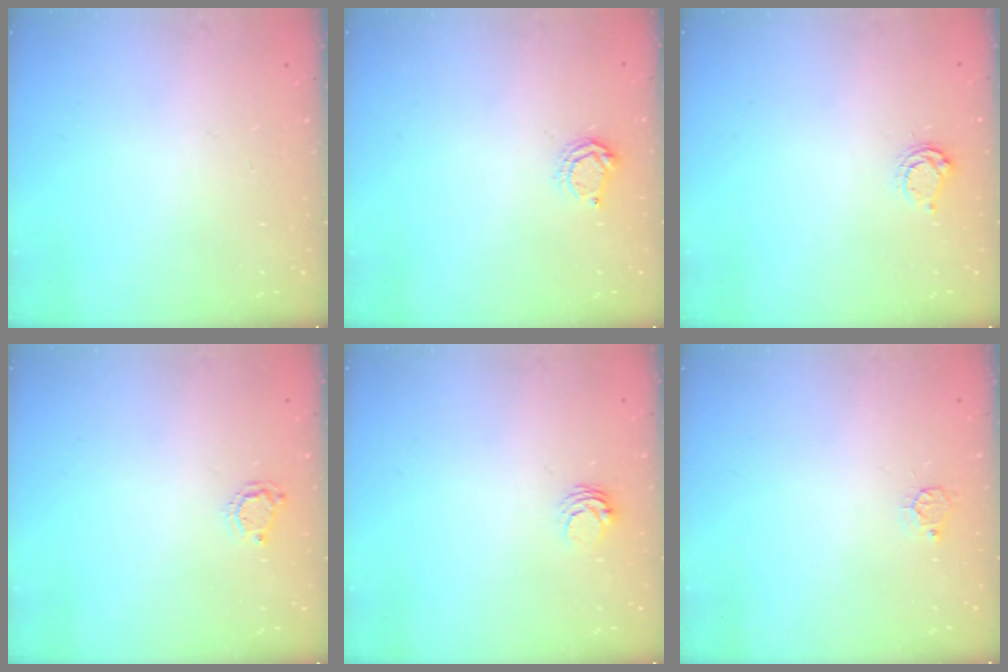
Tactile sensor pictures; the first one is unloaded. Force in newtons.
{"total": 5.2, "press": 5.2, "slide": 0.7}
{"total": 3.9, "press": 3.8, "slide": 0.4}
{"total": 4.5, "press": 4.5, "slide": 0.5}
{"total": 4.4, "press": 4.3, "slide": 0.6}
{"total": 3.6, "press": 3.5, "slide": 0.4}